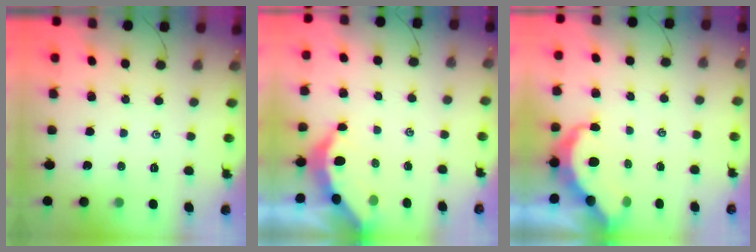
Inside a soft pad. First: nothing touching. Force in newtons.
{"total": 3.7, "press": 3.7, "slide": 0.4}
{"total": 6.8, "press": 6.8, "slide": 0.3}